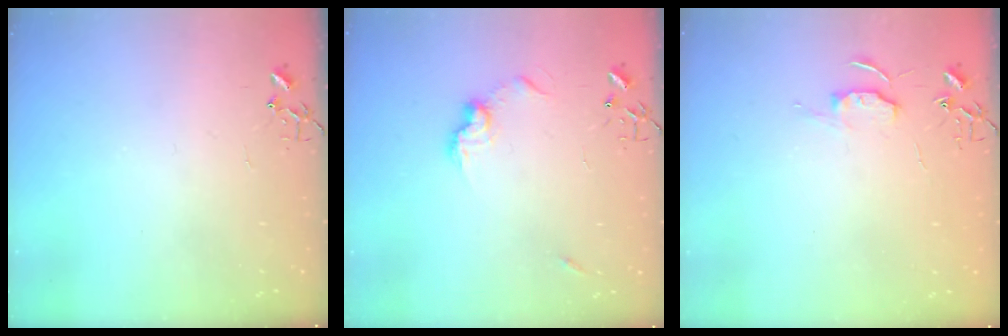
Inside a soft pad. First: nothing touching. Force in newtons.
{"total": 8.8, "press": 8.8, "slide": 0.4}
{"total": 5.7, "press": 5.7, "slide": 0.6}